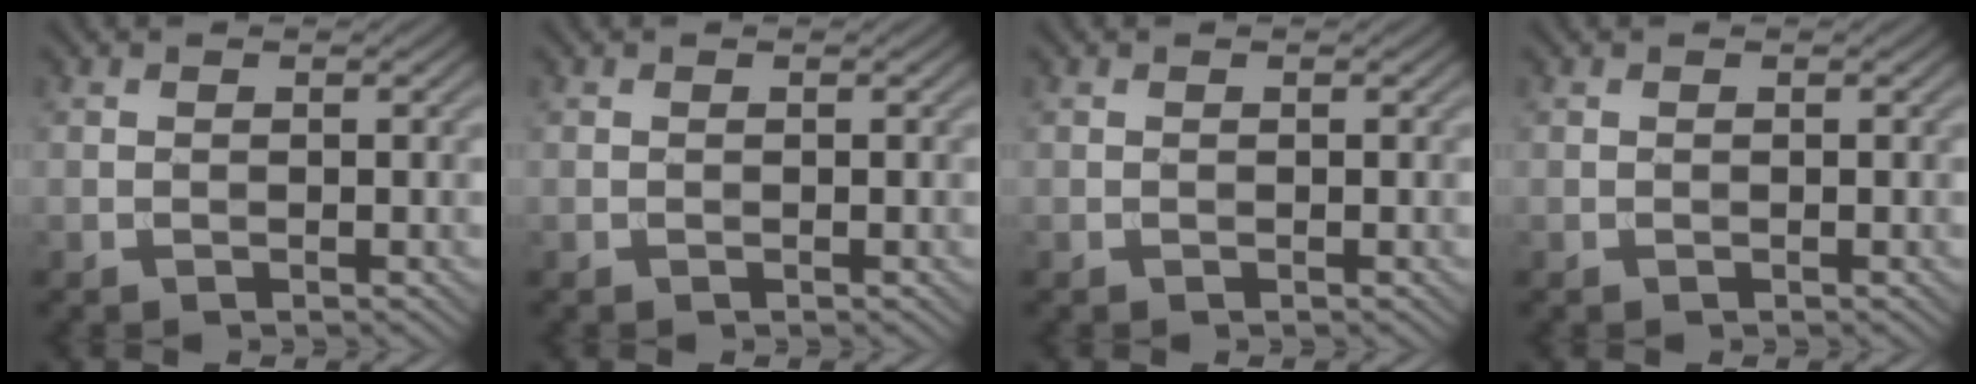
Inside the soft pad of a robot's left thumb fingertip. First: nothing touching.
{"total": 0.0}
{"total": 0.0}
{"total": 0.0}